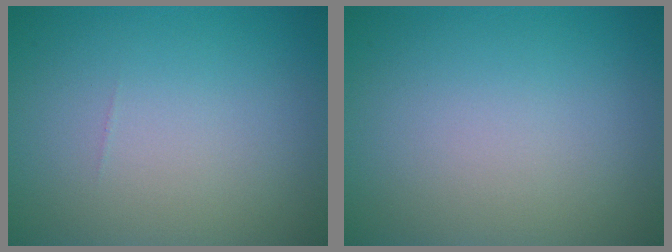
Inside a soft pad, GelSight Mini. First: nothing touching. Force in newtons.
{"total": 0.0}